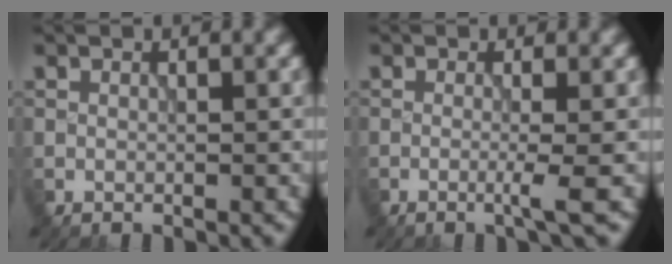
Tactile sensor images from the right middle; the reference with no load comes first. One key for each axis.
{"total": 2.1, "fx": -0.4, "fy": 0.3, "fz": 2.0, "tx": -0.033, "ty": -0.003, "tz": -0.016}